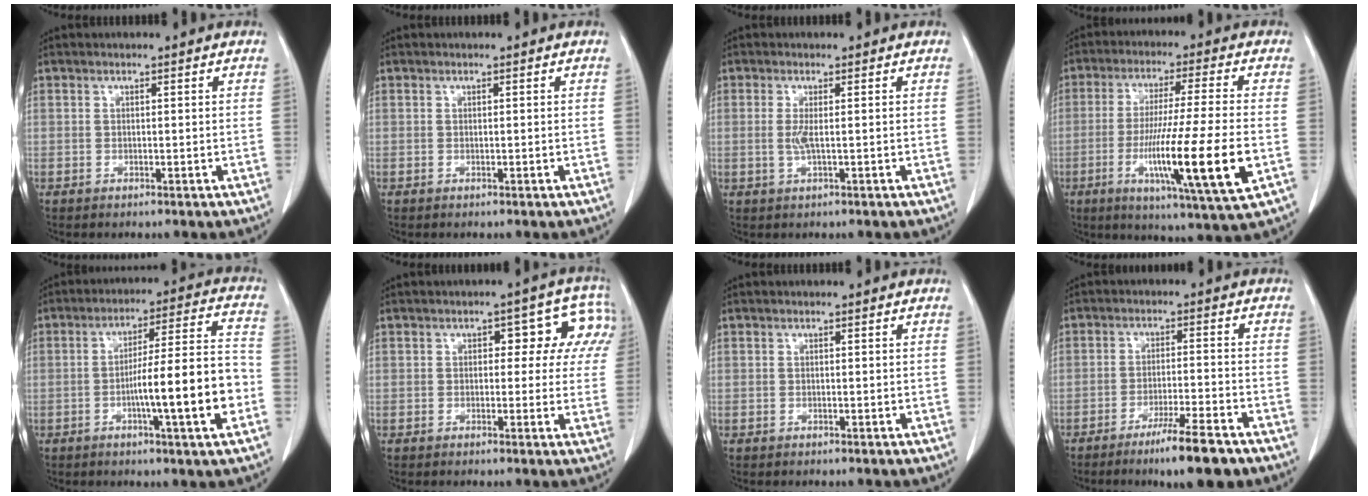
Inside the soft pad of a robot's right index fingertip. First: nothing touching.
{"total": 0.0}
{"total": 2.1, "force": [0.0, 0.0, 2.1], "torque": [-0.051, -0.003, 0.000]}
{"total": 16.3, "force": [-4.3, -0.5, 15.7], "torque": [-0.278, -0.031, -0.073]}
{"total": 13.7, "force": [-3.7, 0.1, 13.1], "torque": [-0.203, 0.009, -0.058]}
{"total": 7.3, "force": [2.1, 4.4, 5.5], "torque": [-0.036, 0.036, 0.019]}
{"total": 0.0}
{"total": 8.7, "force": [-6.1, 0.5, 6.2], "torque": [-0.097, -0.017, -0.096]}